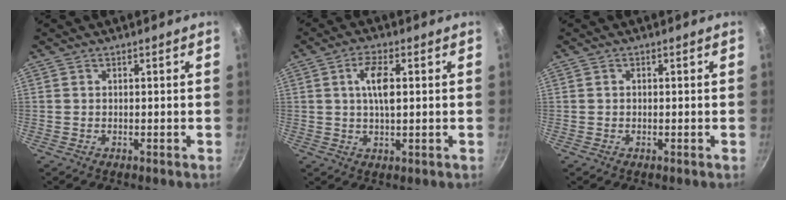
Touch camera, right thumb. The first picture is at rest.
{"total": 6.2, "force": [1.1, 2.3, 5.6], "torque": [-0.106, 0.007, 0.020]}
{"total": 0.6, "force": [0.0, 0.5, 0.3], "torque": [-0.004, 0.004, 0.000]}